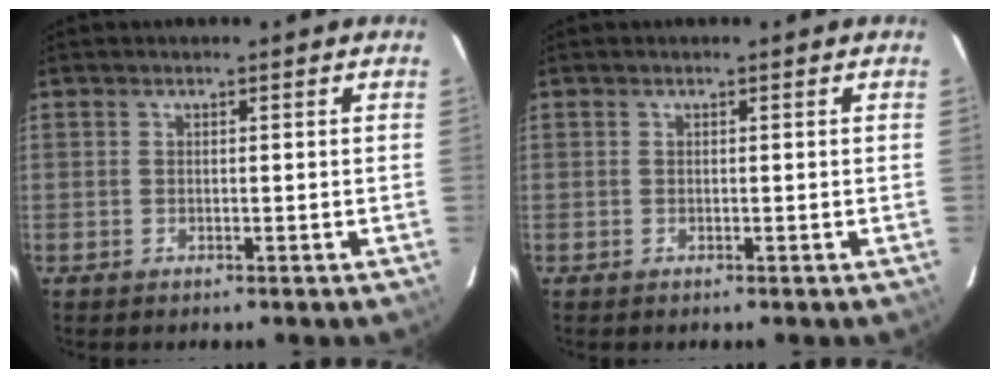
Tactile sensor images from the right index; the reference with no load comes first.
{"total": 0.0}